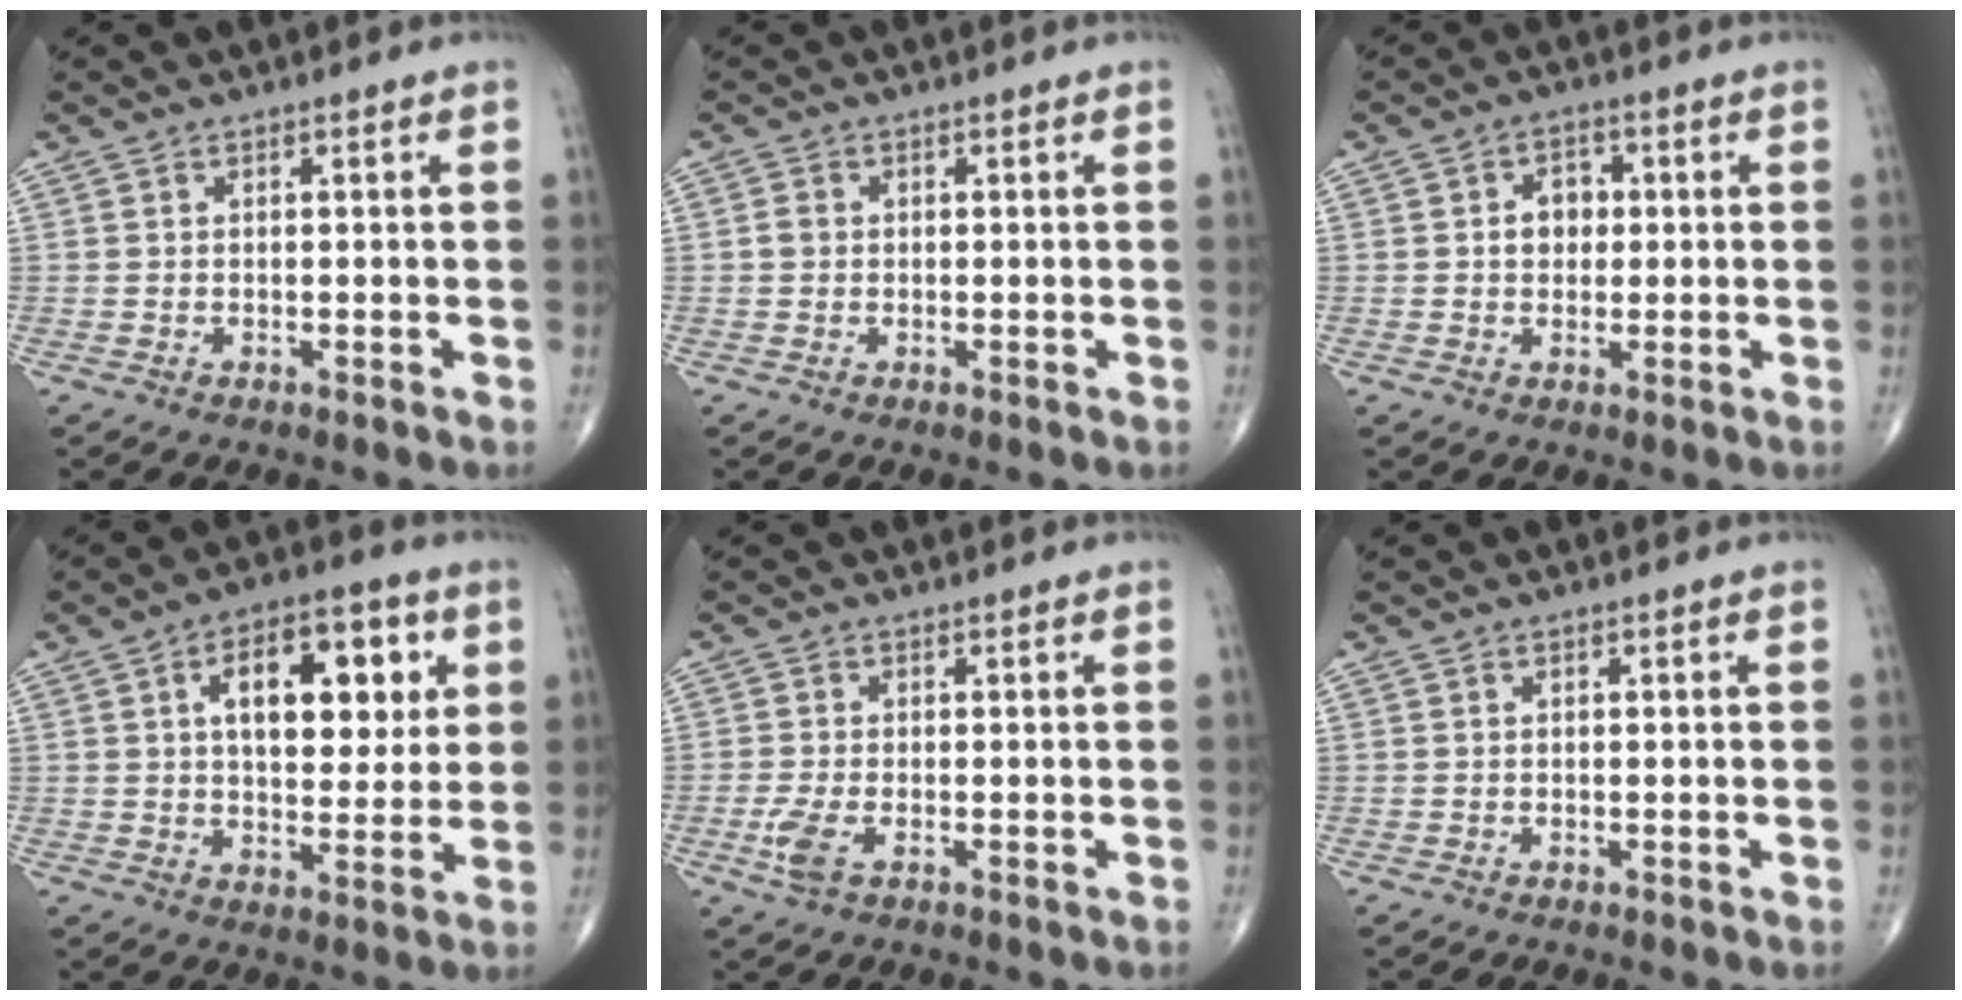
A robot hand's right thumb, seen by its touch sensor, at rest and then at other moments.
{"total": 1.5, "force": [0.0, 1.3, 0.7], "torque": [-0.009, 0.003, 0.000]}
{"total": 4.3, "force": [0.3, 3.5, 2.6], "torque": [-0.017, 0.010, 0.000]}
{"total": 15.2, "force": [4.4, 8.2, 12.0], "torque": [-0.135, 0.000, 0.067]}
{"total": 3.4, "force": [-1.0, 1.5, 2.9], "torque": [-0.073, 0.000, -0.019]}
{"total": 0.0}